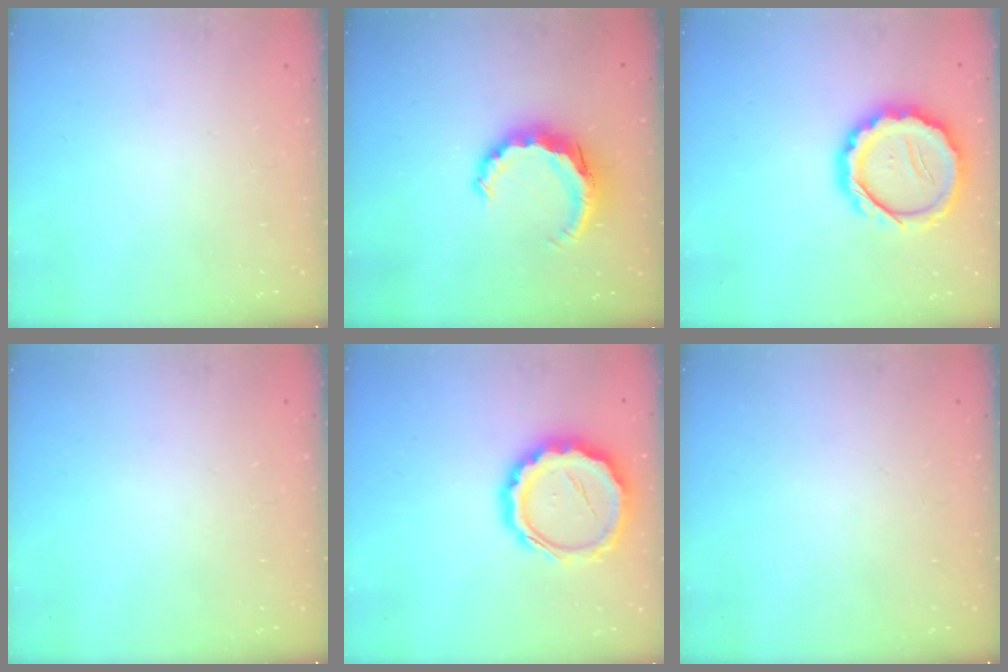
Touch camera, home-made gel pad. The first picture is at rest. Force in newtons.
{"total": 8.6, "press": 8.5, "slide": 1.1}
{"total": 15.6, "press": 15.4, "slide": 2.5}
{"total": 0.0}
{"total": 15.5, "press": 15.2, "slide": 3.0}
{"total": 0.0}